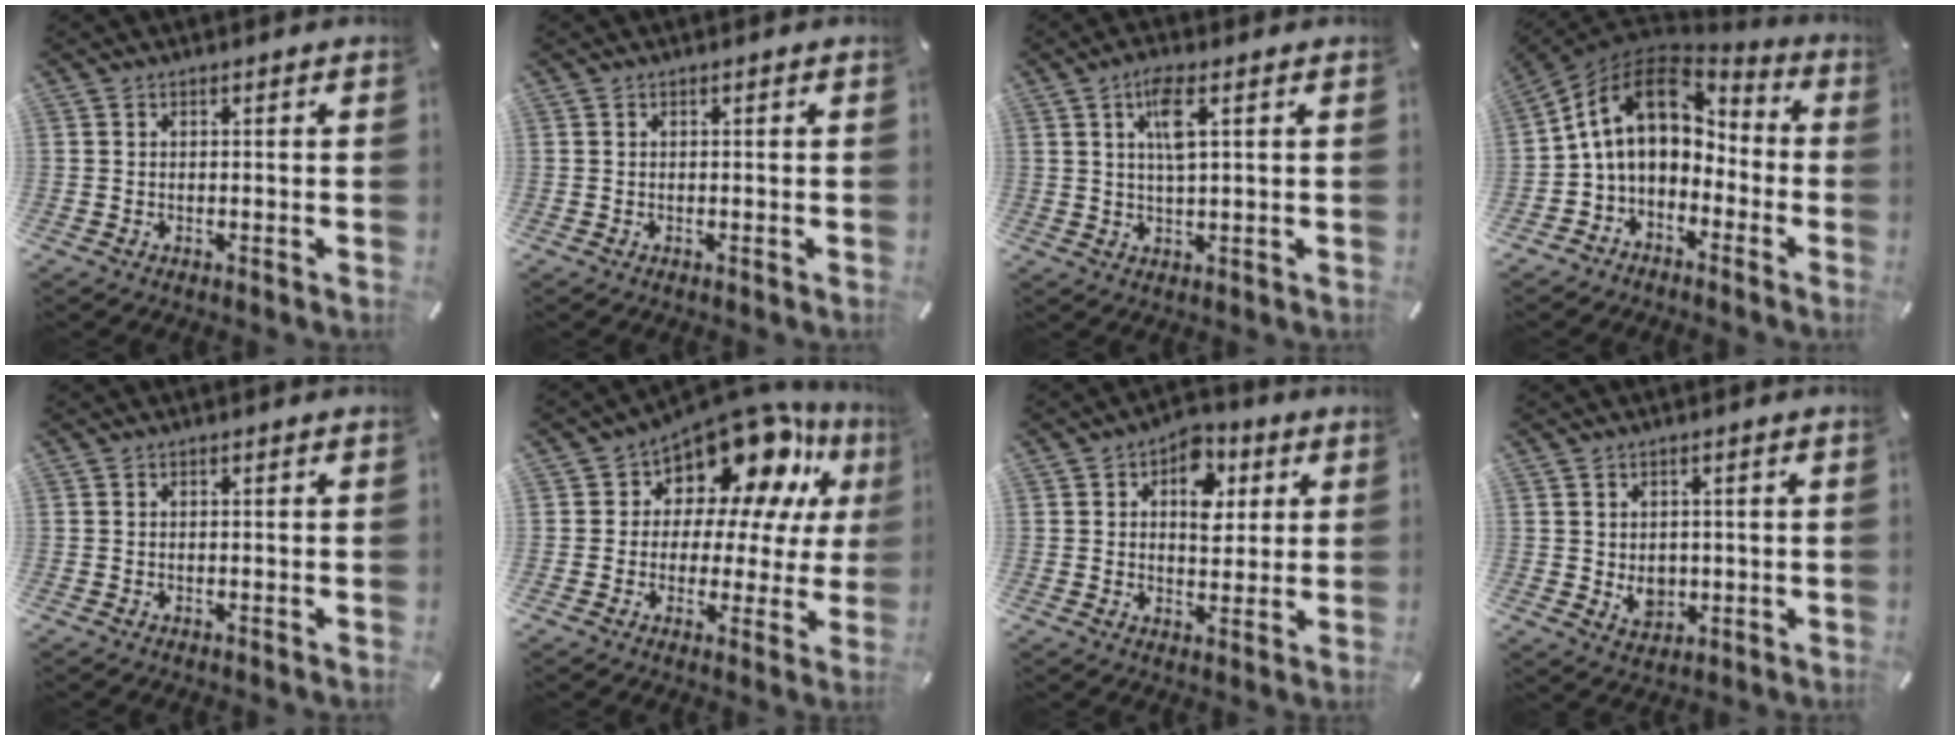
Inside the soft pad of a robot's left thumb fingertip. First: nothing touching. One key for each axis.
{"total": 0.0}
{"total": 6.5, "fx": 2.4, "fy": 1.6, "fz": 5.8, "tx": -0.113, "ty": 0.001, "tz": 0.038}
{"total": 13.9, "fx": 1.7, "fy": 10.4, "fz": 9.0, "tx": -0.177, "ty": 0.005, "tz": 0.028}
{"total": 0.0}
{"total": 14.5, "fx": 11.2, "fy": 6.8, "fz": 6.2, "tx": -0.110, "ty": -0.099, "tz": 0.197}
{"total": 10.5, "fx": 2.9, "fy": 7.3, "fz": 6.9, "tx": -0.079, "ty": -0.003, "tz": 0.045}
{"total": 4.9, "fx": -0.1, "fy": 4.3, "fz": 2.3, "tx": -0.027, "ty": -0.005, "tz": -0.002}